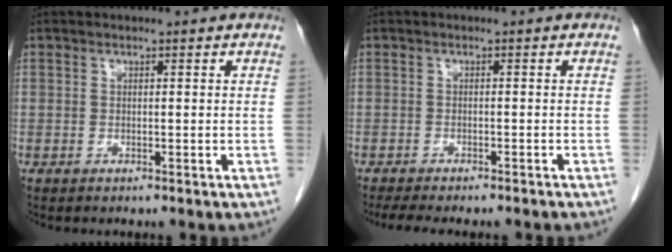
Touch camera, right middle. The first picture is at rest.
{"total": 9.0, "force": [-7.8, 1.3, 4.4], "torque": [-0.051, -0.008, -0.102]}